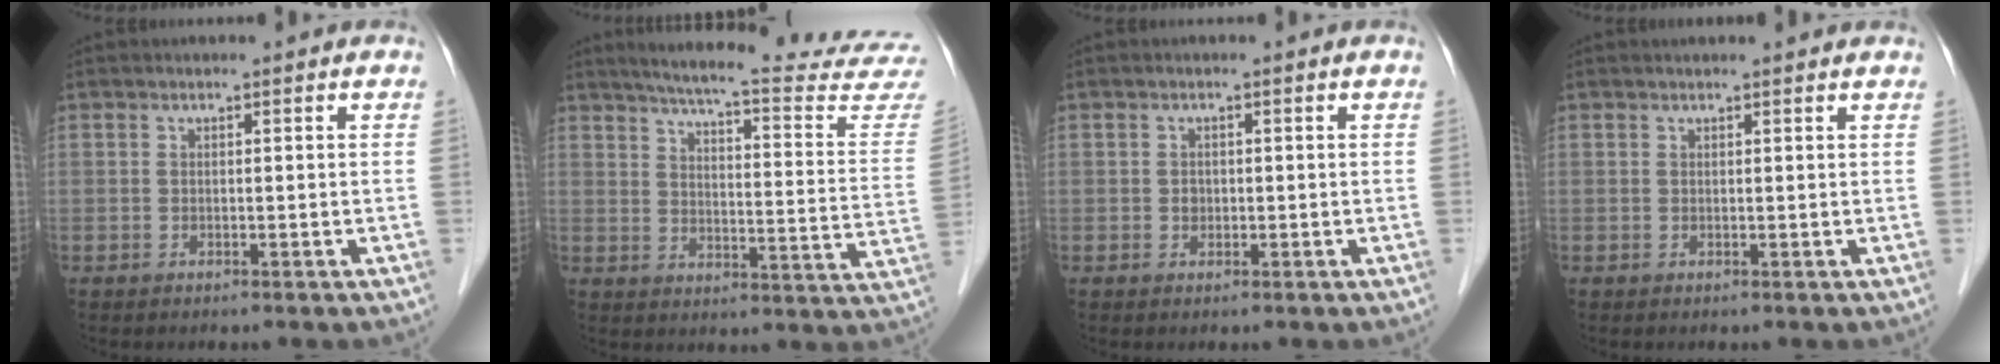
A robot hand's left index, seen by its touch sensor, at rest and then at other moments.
{"total": 25.1, "force": [23.5, 0.1, 8.8], "torque": [-0.124, -0.100, 0.280]}
{"total": 0.9, "force": [0.0, 0.8, 0.4], "torque": [-0.007, 0.002, 0.000]}
{"total": 3.7, "force": [3.5, 0.2, 1.1], "torque": [-0.016, 0.022, 0.038]}